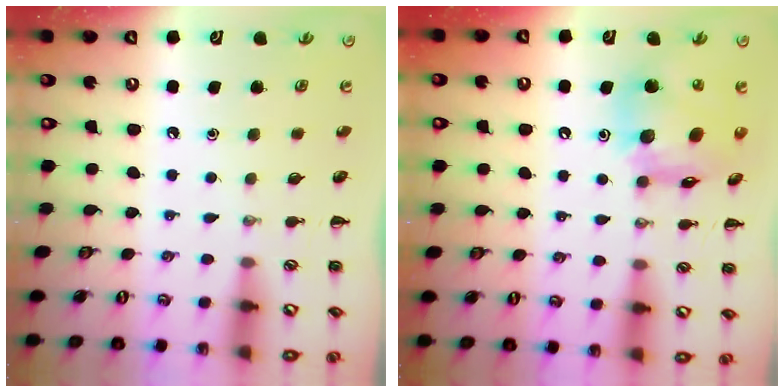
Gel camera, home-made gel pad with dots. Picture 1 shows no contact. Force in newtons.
{"total": 15.5, "press": 15.3, "slide": 2.3}